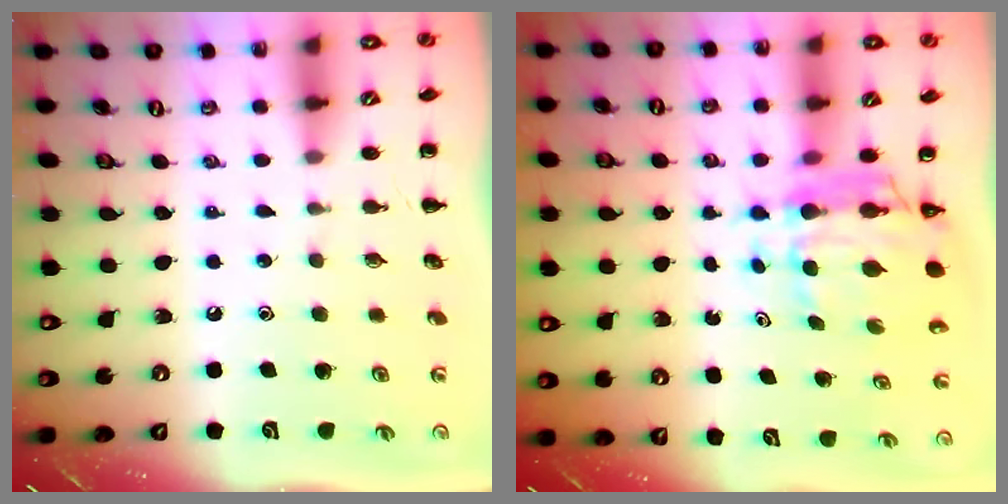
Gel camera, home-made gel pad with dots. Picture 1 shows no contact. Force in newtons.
{"total": 7.4, "press": 6.8, "slide": 2.7}